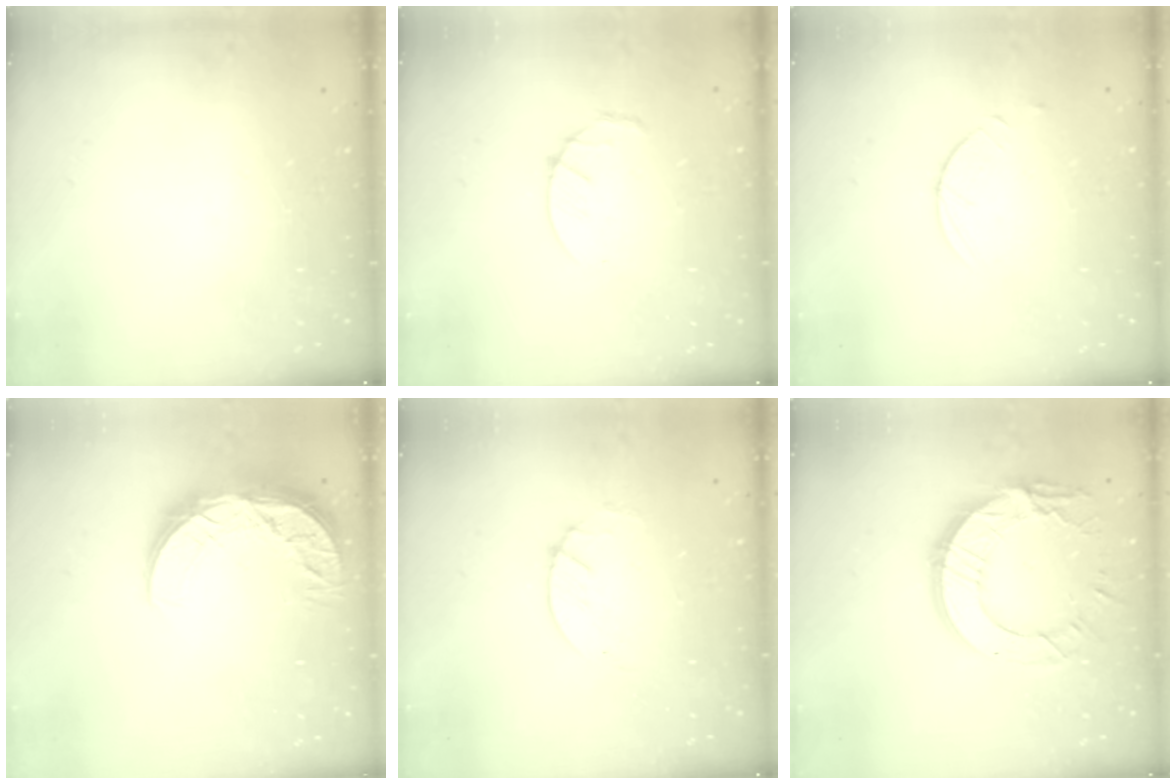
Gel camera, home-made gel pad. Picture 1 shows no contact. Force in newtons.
{"total": 4.0, "press": 4.0, "slide": 0.6}
{"total": 2.9, "press": 2.8, "slide": 0.3}
{"total": 11.3, "press": 11.2, "slide": 0.9}
{"total": 1.7, "press": 1.6, "slide": 0.2}
{"total": 15.0, "press": 14.9, "slide": 1.5}